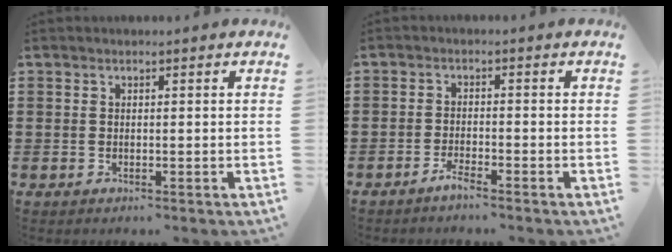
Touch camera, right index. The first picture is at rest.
{"total": 2.0, "force": [-1.8, 0.0, 0.9], "torque": [-0.024, -0.002, -0.035]}